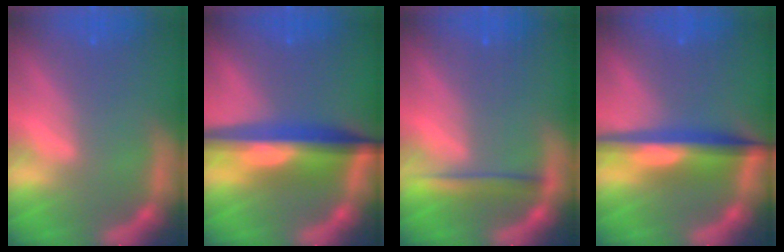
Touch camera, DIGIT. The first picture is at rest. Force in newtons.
{"total": 8.6}
{"total": 2.5}
{"total": 6.5}